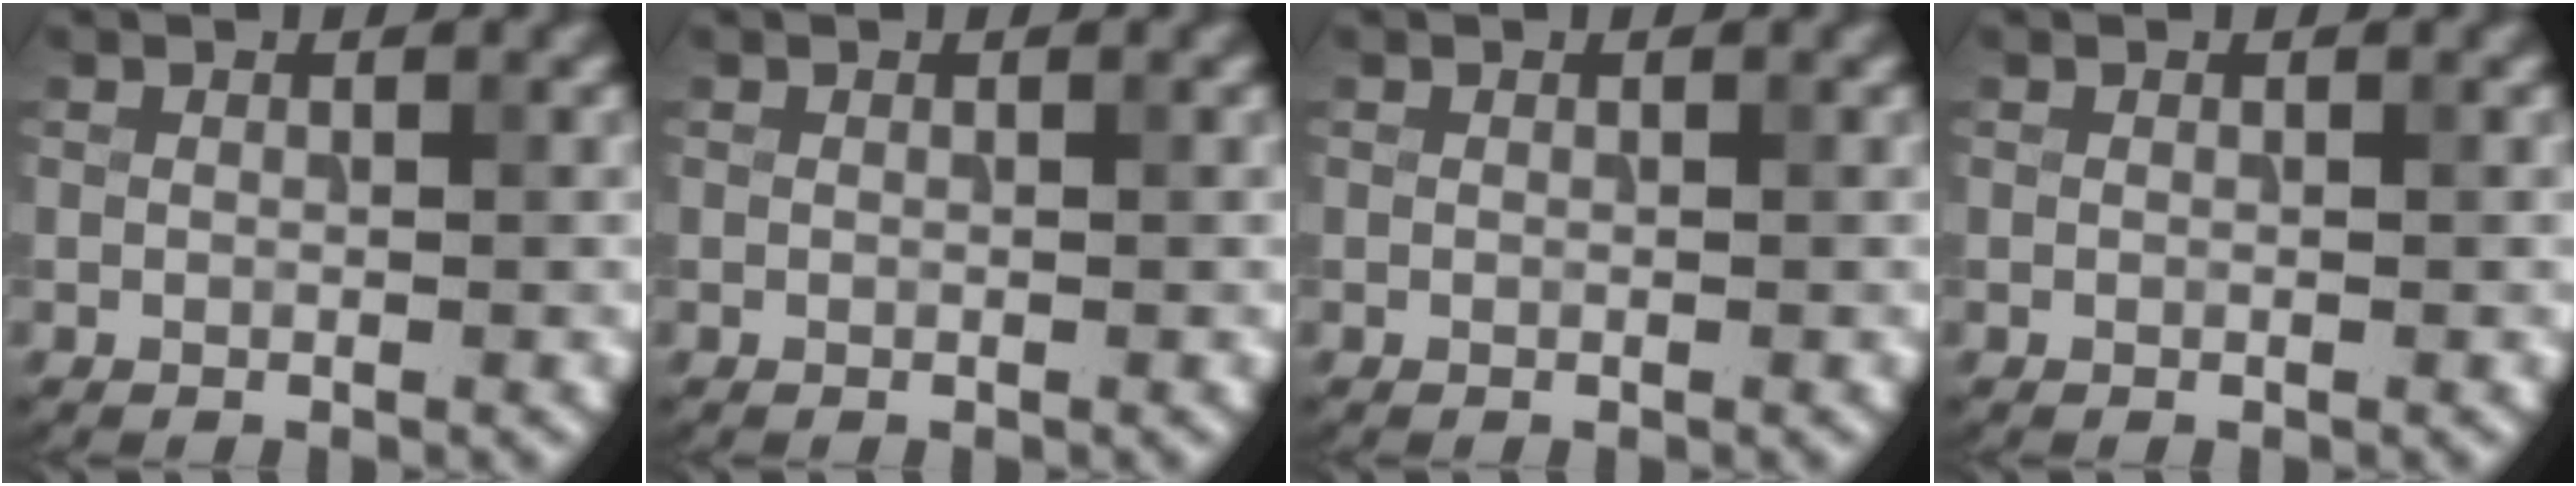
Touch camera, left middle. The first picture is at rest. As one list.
[{"total": 0.0}, {"total": 0.0}, {"total": 0.0}]